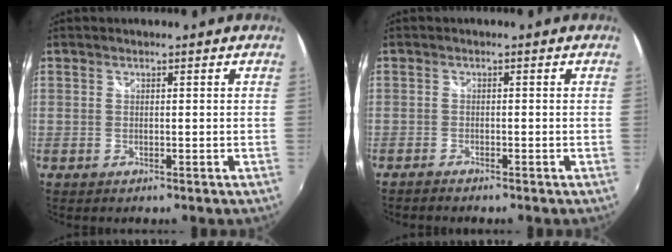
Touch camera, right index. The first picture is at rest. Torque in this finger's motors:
{"motor_torque": [-0.02, -0.08, 0.00, 0.01]}